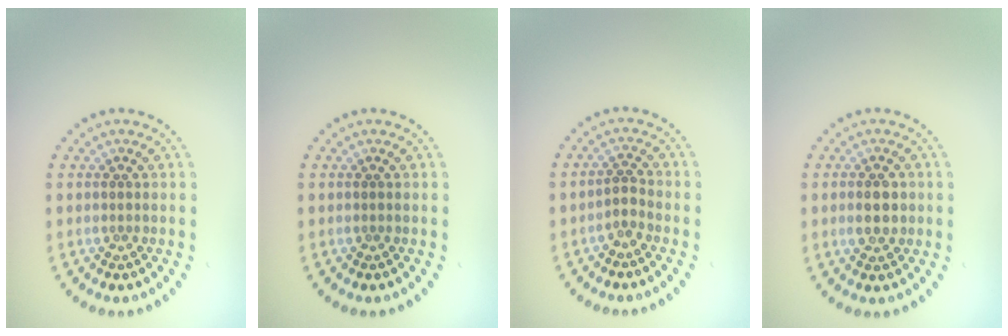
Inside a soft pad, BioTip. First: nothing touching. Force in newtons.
{"total": 0.0}
{"total": 1.4, "press": 1.0, "slide": 1.0}
{"total": 2.3, "press": 2.3, "slide": 0.2}